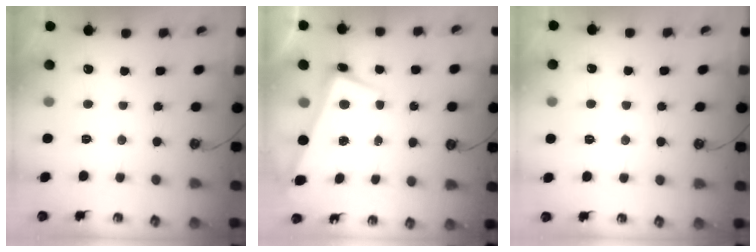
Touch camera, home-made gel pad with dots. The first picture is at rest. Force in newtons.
{"total": 2.6, "press": 2.5, "slide": 0.6}
{"total": 1.2, "press": 1.1, "slide": 0.4}